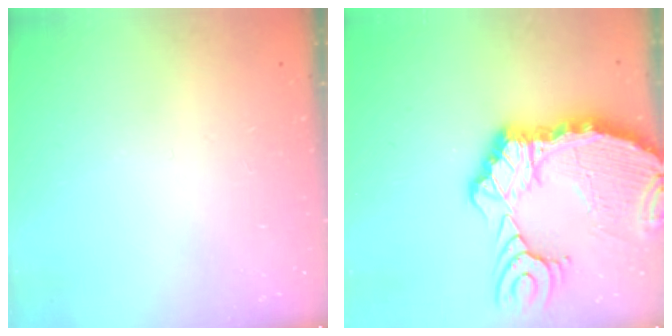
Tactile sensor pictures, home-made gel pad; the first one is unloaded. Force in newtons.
{"total": 15.6, "press": 15.5, "slide": 1.9}